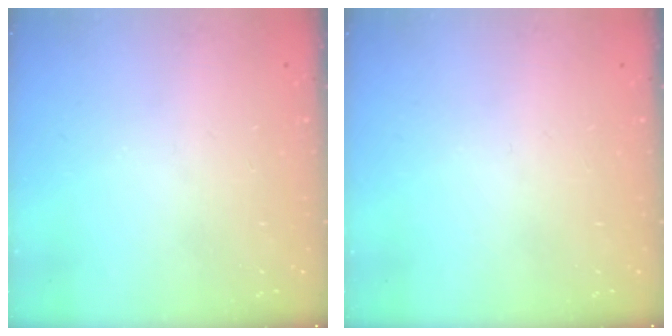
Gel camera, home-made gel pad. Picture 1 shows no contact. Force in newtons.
{"total": 0.0}